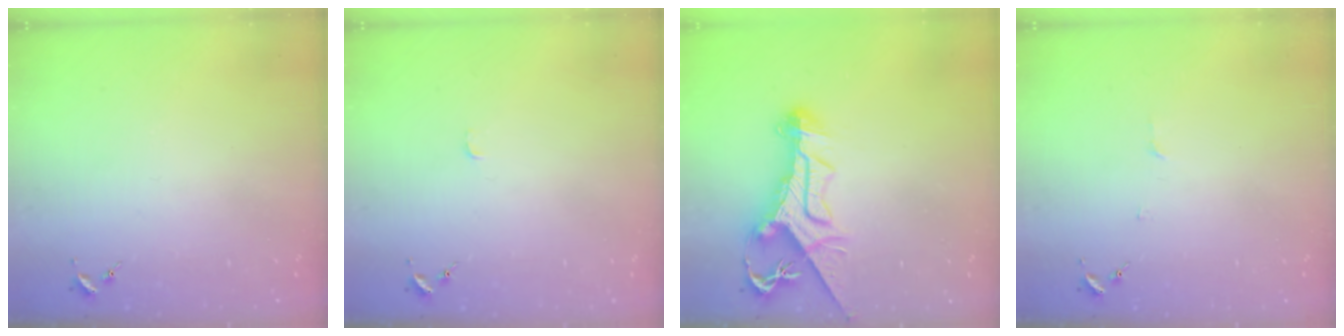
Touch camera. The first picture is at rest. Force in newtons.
{"total": 2.7, "press": 2.7, "slide": 0.3}
{"total": 12.5, "press": 12.4, "slide": 1.3}
{"total": 3.3, "press": 3.3, "slide": 0.4}